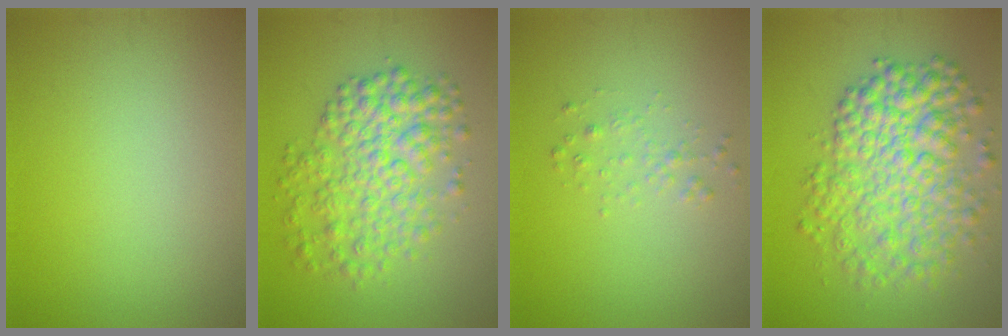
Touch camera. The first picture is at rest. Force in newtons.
{"total": 5.6, "press": 5.6, "slide": 0.1}
{"total": 1.1, "press": 1.1, "slide": 0.1}
{"total": 7.5, "press": 7.5, "slide": 0.1}